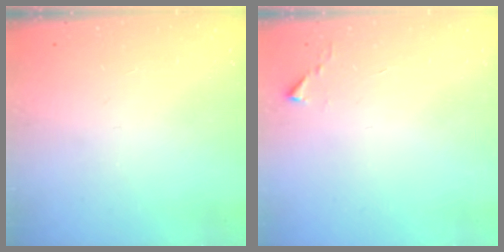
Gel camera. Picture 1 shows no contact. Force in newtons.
{"total": 1.1, "press": 1.1, "slide": 0.1}